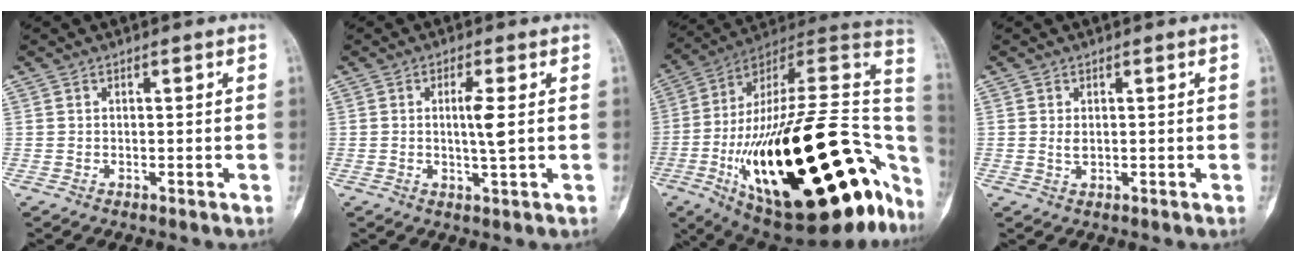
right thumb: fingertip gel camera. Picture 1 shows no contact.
{"total": 4.3, "force": [0.4, 0.5, 4.3], "torque": [-0.084, -0.007, 0.006]}
{"total": 47.4, "force": [-13.5, 18.9, 41.3], "torque": [-0.568, 0.063, -0.209]}
{"total": 1.3, "force": [0.2, 0.7, 1.0], "torque": [-0.015, -0.004, 0.007]}